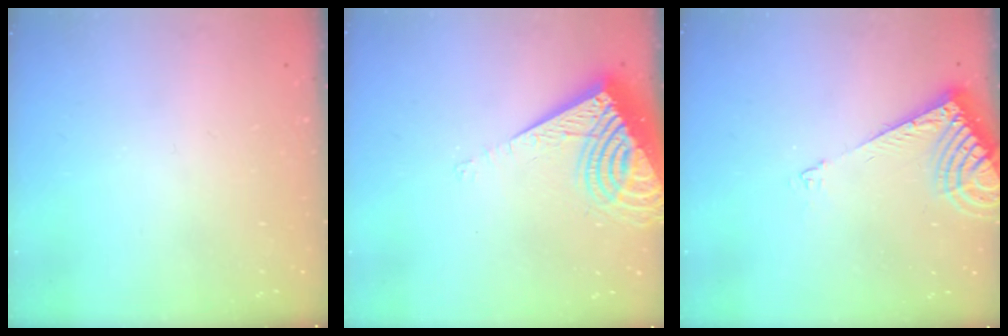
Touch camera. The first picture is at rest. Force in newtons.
{"total": 16.3, "press": 16.1, "slide": 2.1}
{"total": 8.8, "press": 8.8, "slide": 1.0}